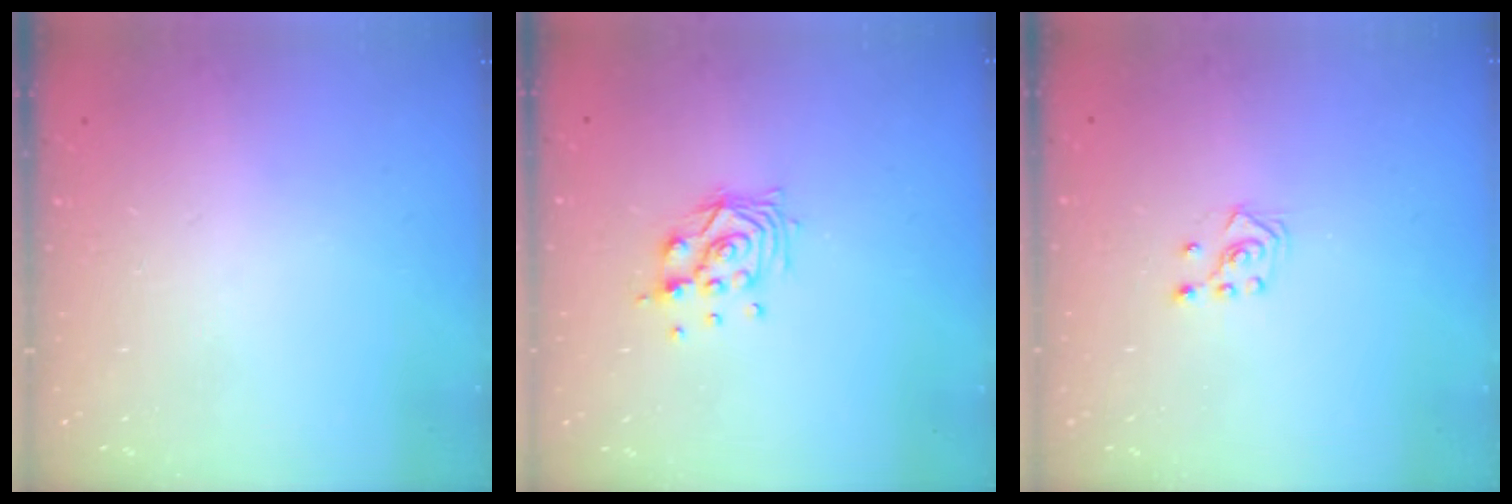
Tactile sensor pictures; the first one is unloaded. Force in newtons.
{"total": 9.6, "press": 9.5, "slide": 1.2}
{"total": 3.1, "press": 3.0, "slide": 0.7}